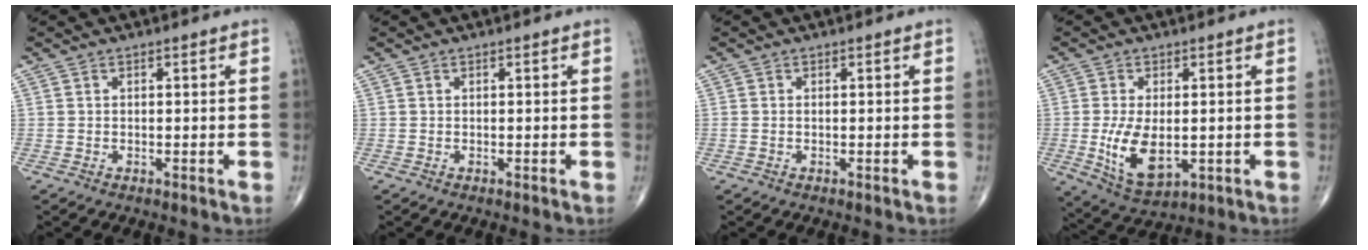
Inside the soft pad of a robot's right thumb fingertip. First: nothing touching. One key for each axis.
{"total": 0.0}
{"total": 0.6, "fx": 0.0, "fy": 0.4, "fz": 0.5, "tx": -0.016, "ty": 0.006, "tz": 0.004}
{"total": 9.6, "fx": -1.3, "fy": 5.1, "fz": 8.1, "tx": -0.146, "ty": -0.018, "tz": -0.009}